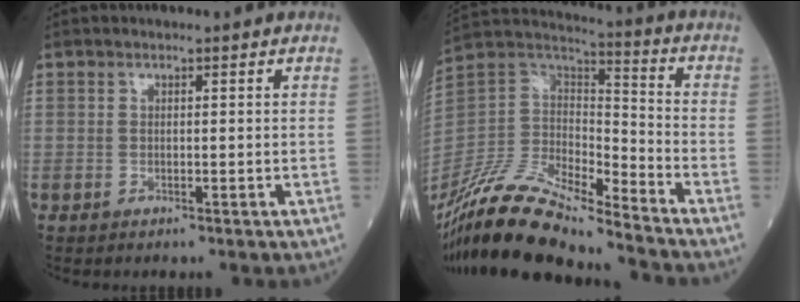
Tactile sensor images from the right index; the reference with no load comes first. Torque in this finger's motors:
{"motor_torque": [0.71, -0.99, 0.29, 0.03]}